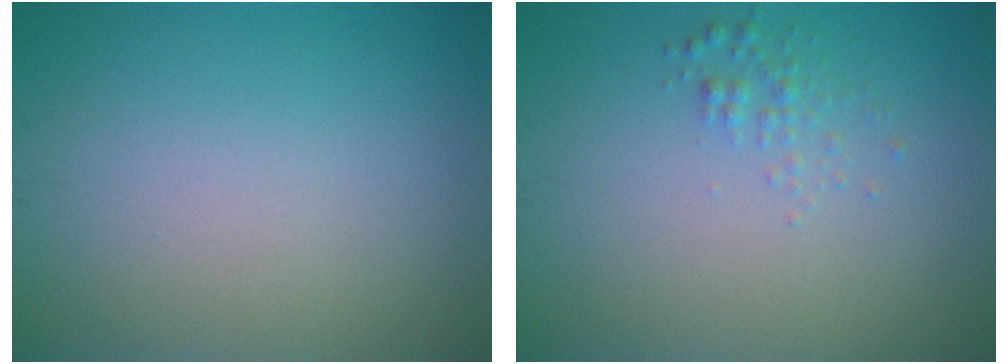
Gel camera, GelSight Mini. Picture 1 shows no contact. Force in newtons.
{"total": 1.1, "press": 1.1, "slide": 0.0}